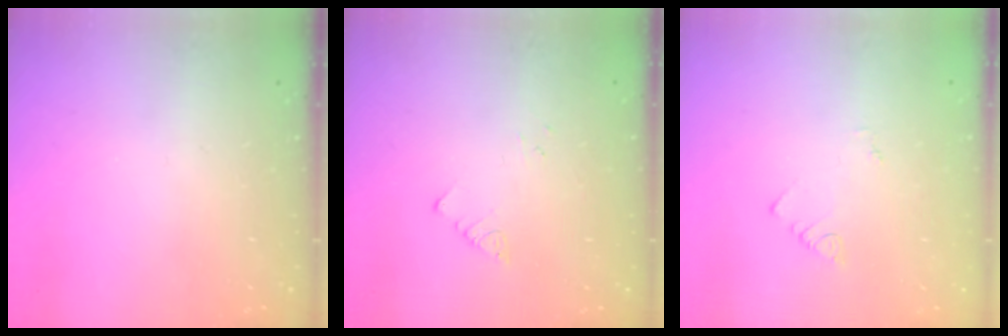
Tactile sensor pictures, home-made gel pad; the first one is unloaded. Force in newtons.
{"total": 1.8, "press": 1.8, "slide": 0.2}
{"total": 1.1, "press": 1.1, "slide": 0.3}